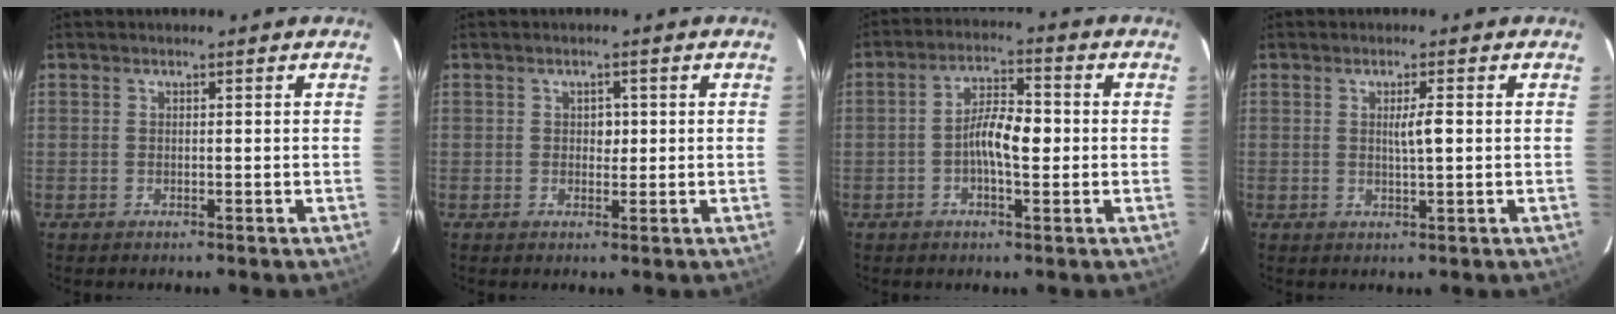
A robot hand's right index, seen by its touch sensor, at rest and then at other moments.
{"total": 1.6, "force": [0.2, 1.2, 1.1], "torque": [-0.011, 0.002, 0.004]}
{"total": 6.9, "force": [-0.8, 2.1, 6.5], "torque": [-0.123, 0.015, -0.016]}
{"total": 2.6, "force": [0.3, 0.0, 2.5], "torque": [-0.044, -0.001, 0.004]}